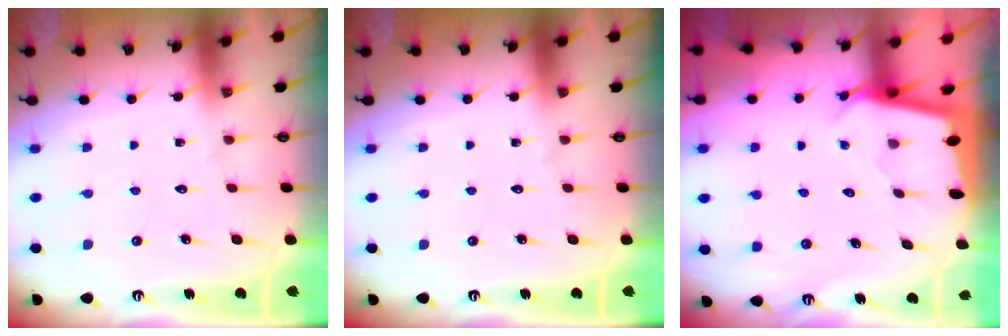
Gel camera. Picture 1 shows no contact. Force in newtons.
{"total": 0.0}
{"total": 2.3, "press": 2.3, "slide": 0.1}